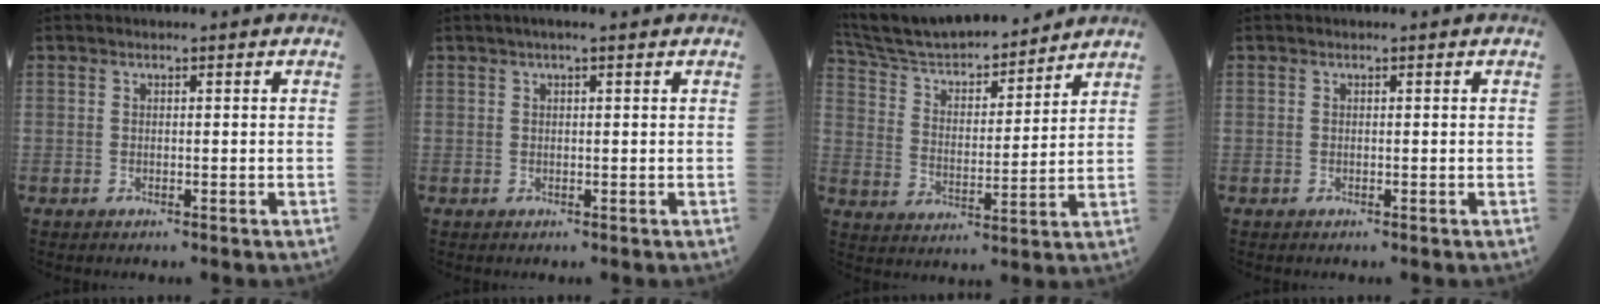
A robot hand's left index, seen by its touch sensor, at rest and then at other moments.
{"total": 2.2, "force": [1.4, 0.0, 1.7], "torque": [-0.027, 0.015, 0.022]}
{"total": 18.0, "force": [16.7, 2.7, 6.4], "torque": [-0.115, 0.013, 0.281]}
{"total": 0.0}